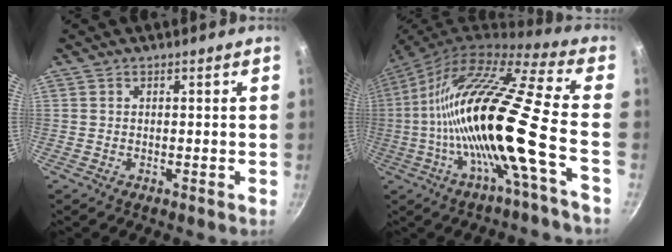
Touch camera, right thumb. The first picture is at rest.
{"total": 21.5, "force": [-5.0, 2.2, 20.8], "torque": [-0.354, 0.026, -0.106]}